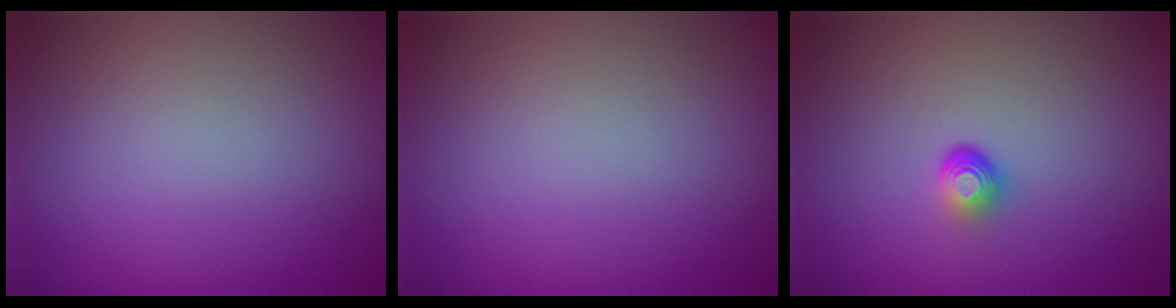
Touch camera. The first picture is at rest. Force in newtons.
{"total": 0.0}
{"total": 1.7, "press": 1.1, "slide": 1.3}